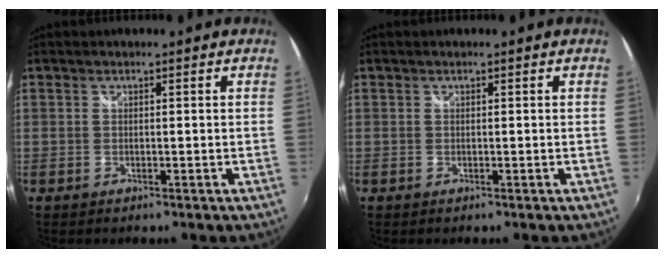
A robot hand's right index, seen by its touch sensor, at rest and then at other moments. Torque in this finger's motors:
{"motor_torque": [0.00, 0.00, 0.02, 0.01]}